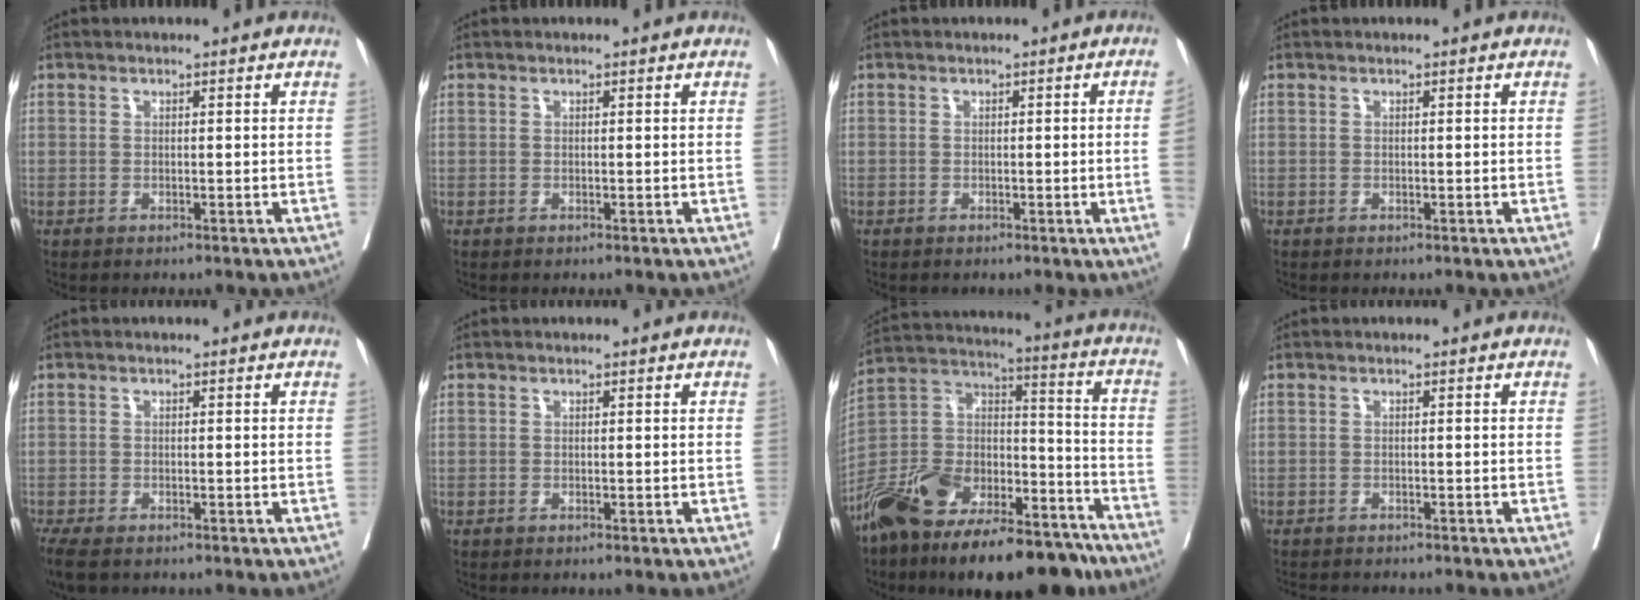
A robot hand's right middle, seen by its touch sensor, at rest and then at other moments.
{"total": 0.0}
{"total": 2.8, "force": [-0.4, -1.0, 2.6], "torque": [-0.032, -0.004, -0.003]}
{"total": 0.0}
{"total": 5.2, "force": [-3.9, 2.0, 2.8], "torque": [-0.055, -0.016, -0.066]}
{"total": 0.0}
{"total": 27.0, "force": [-20.1, 9.8, 15.1], "torque": [-0.263, 0.012, -0.337]}
{"total": 4.5, "force": [-4.1, 0.8, 1.5], "torque": [-0.019, -0.008, -0.060]}